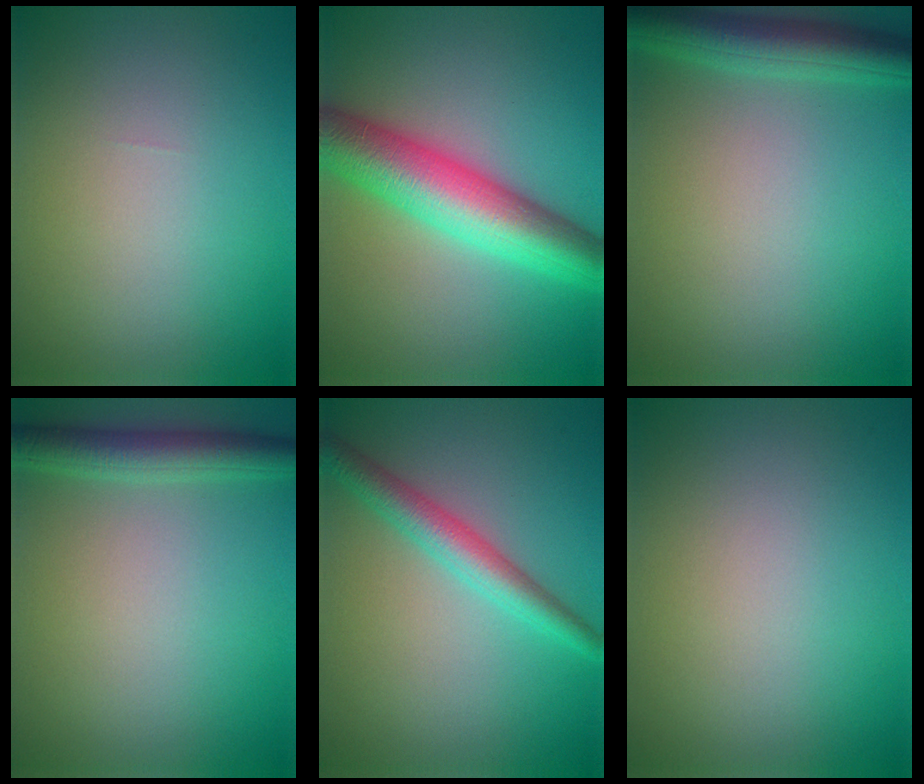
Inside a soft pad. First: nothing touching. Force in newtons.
{"total": 9.1, "press": 9.1, "slide": 0.2}
{"total": 4.8, "press": 4.8, "slide": 0.2}
{"total": 3.5, "press": 3.5, "slide": 0.1}
{"total": 3.6, "press": 3.6, "slide": 0.1}
{"total": 0.0}